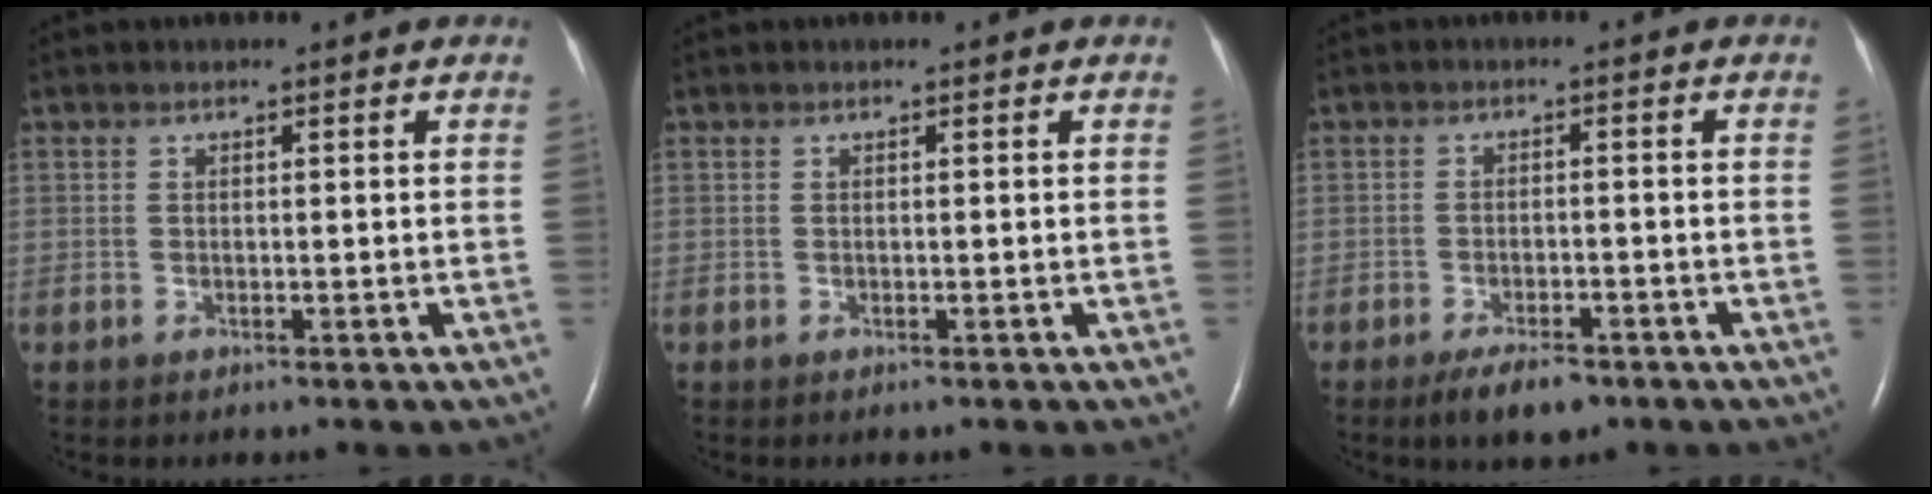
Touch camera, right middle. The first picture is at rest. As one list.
[{"total": 0.0}, {"total": 4.8, "force": [-3.4, 1.6, 3.0], "torque": [-0.059, -0.003, -0.052]}]